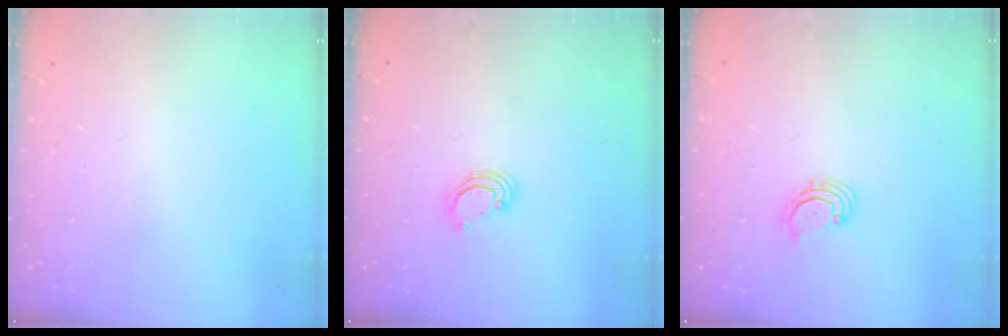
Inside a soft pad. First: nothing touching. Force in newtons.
{"total": 3.8, "press": 3.8, "slide": 0.1}
{"total": 1.8, "press": 1.7, "slide": 0.6}